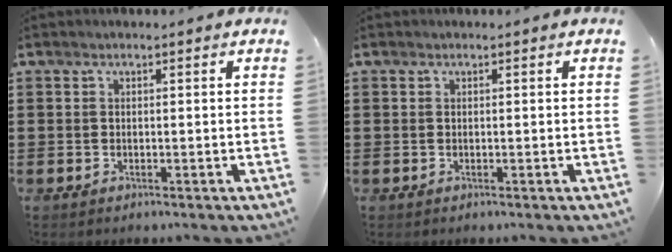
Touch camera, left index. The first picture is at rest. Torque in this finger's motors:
{"motor_torque": [0.00, 0.00, -0.02, 0.00]}